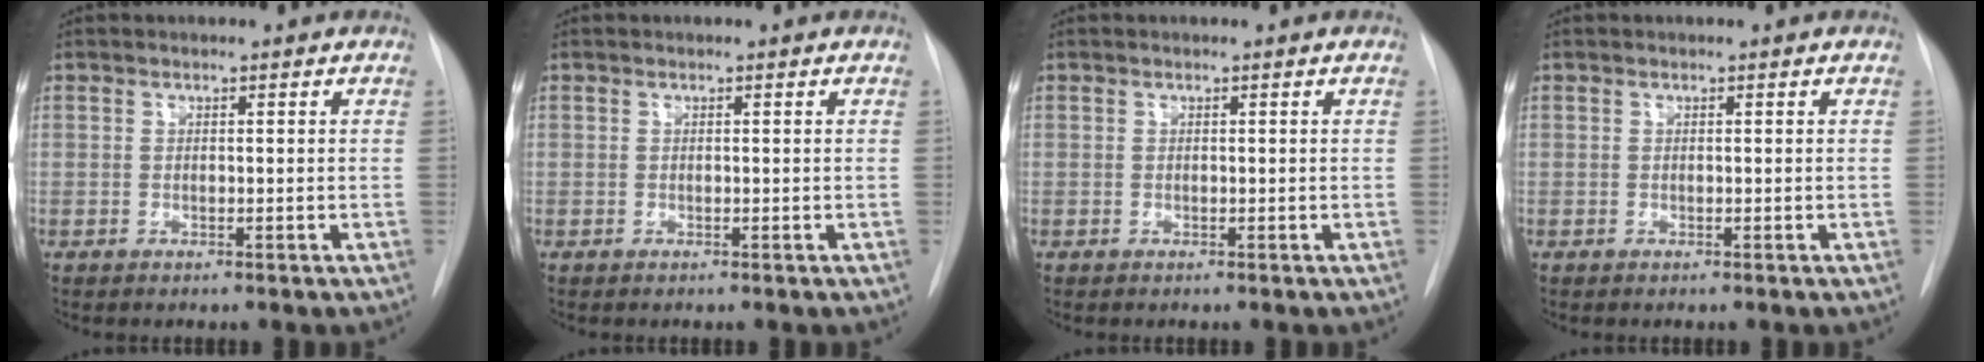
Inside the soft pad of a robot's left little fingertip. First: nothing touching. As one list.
[{"total": 0.0}, {"total": 0.0}, {"total": 0.0}]